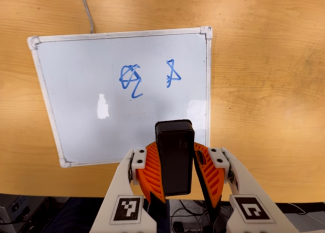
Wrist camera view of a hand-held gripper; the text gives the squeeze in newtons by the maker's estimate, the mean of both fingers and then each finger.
{"total": 7.7, "left": 8.5, "right": 6.8}